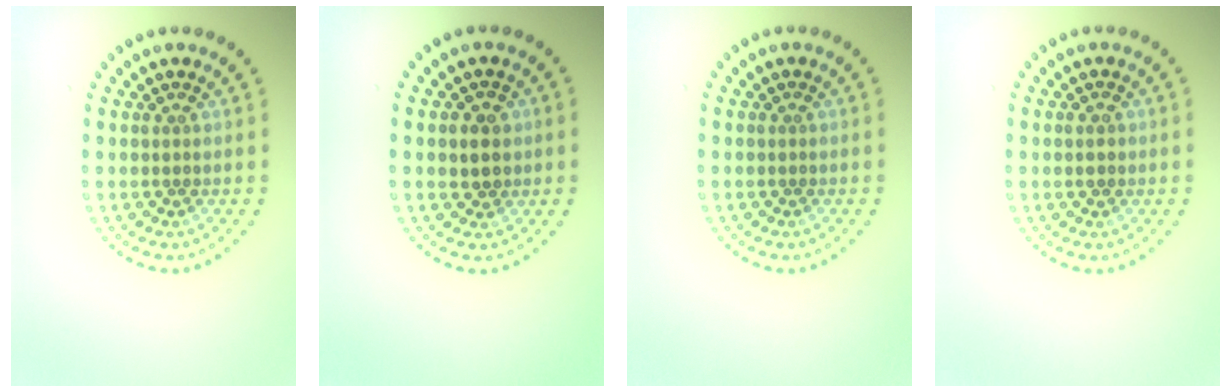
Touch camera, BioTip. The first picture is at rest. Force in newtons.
{"total": 2.2, "press": 2.1, "slide": 0.6}
{"total": 0.0}
{"total": 1.1, "press": 1.1, "slide": 0.2}